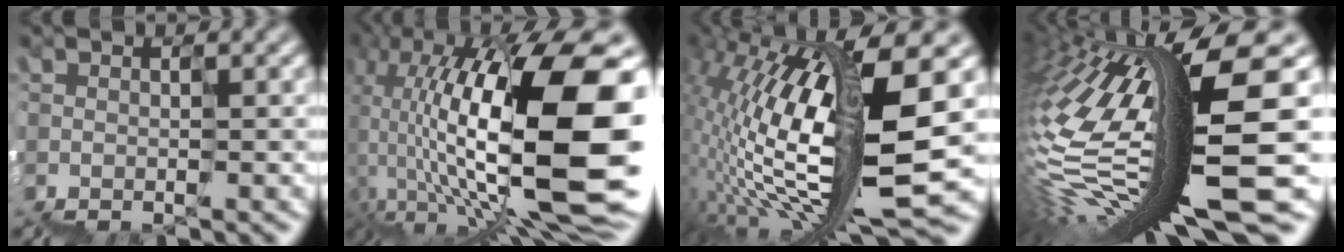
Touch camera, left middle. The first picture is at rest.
{"total": 15.8, "force": [2.1, 6.6, 14.2], "torque": [-0.253, 0.014, 0.057]}
{"total": 13.5, "force": [2.5, 3.8, 12.6], "torque": [-0.243, 0.015, 0.067]}
{"total": 14.3, "force": [-0.8, 3.0, 13.9], "torque": [-0.270, -0.005, 0.008]}